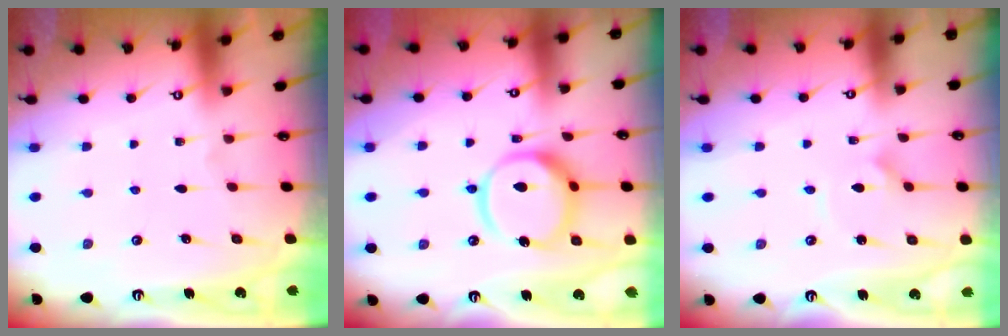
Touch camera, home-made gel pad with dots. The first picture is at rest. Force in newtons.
{"total": 13.1, "press": 13.0, "slide": 1.7}
{"total": 2.9, "press": 2.9, "slide": 0.2}